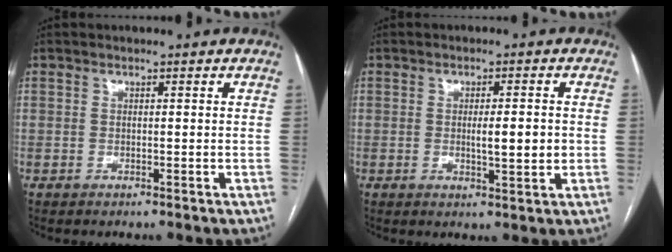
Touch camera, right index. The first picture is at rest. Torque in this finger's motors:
{"motor_torque": [0.97, 0.00, 0.41, 0.07]}